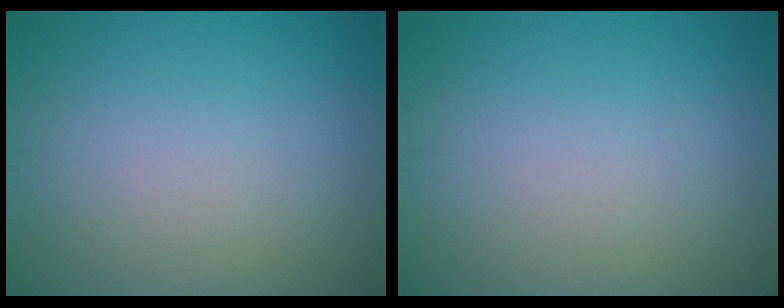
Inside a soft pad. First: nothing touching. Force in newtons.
{"total": 0.0}